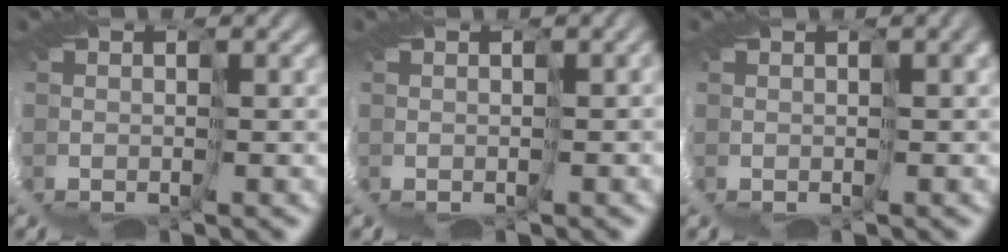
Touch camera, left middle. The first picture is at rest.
{"total": 0.6, "force": [-0.3, 0.1, 0.5], "torque": [-0.007, 0.002, 0.004]}
{"total": 0.7, "force": [0.2, -0.1, 0.7], "torque": [-0.009, 0.002, 0.011]}